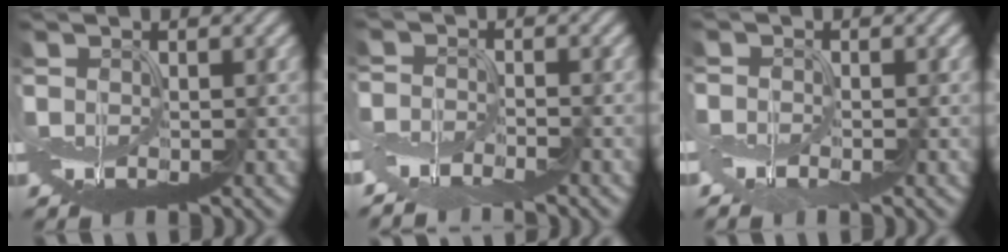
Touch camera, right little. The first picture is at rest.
{"total": 4.0, "force": [-3.6, 0.8, 1.6], "torque": [-0.033, -0.008, -0.079]}
{"total": 1.9, "force": [-1.5, 0.6, 0.9], "torque": [-0.023, -0.007, -0.038]}